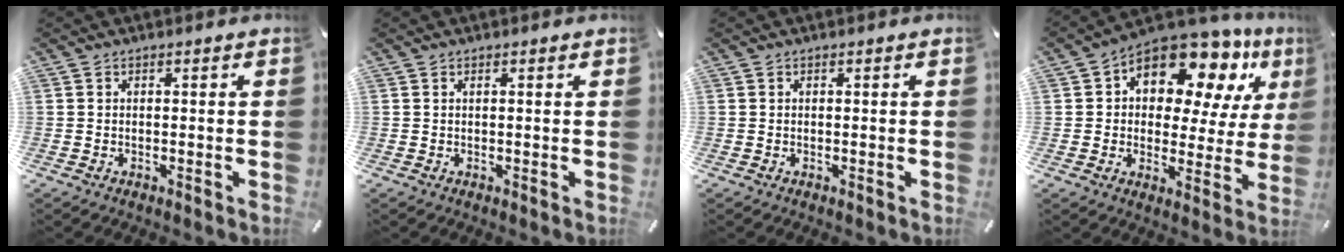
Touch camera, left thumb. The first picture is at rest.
{"total": 0.6, "force": [0.3, 0.1, 0.6], "torque": [-0.011, 0.001, 0.005]}
{"total": 0.0}
{"total": 13.6, "force": [9.1, 7.6, 6.6], "torque": [-0.109, -0.078, 0.161]}